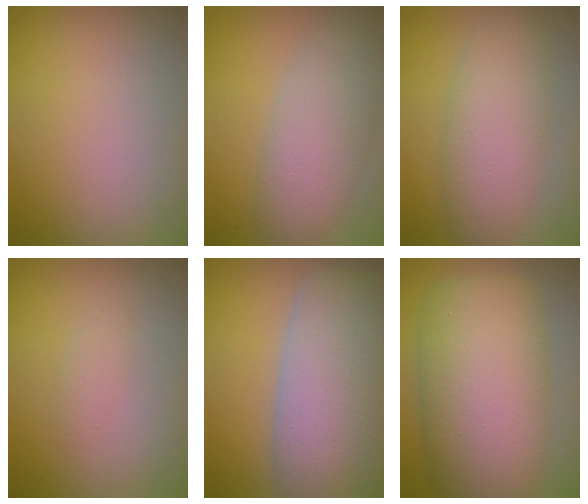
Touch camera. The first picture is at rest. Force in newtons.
{"total": 5.4, "press": 5.4, "slide": 0.2}
{"total": 5.7, "press": 5.7, "slide": 0.2}
{"total": 1.0, "press": 1.0, "slide": 0.1}
{"total": 11.6, "press": 11.6, "slide": 0.9}
{"total": 12.3, "press": 12.3, "slide": 0.4}